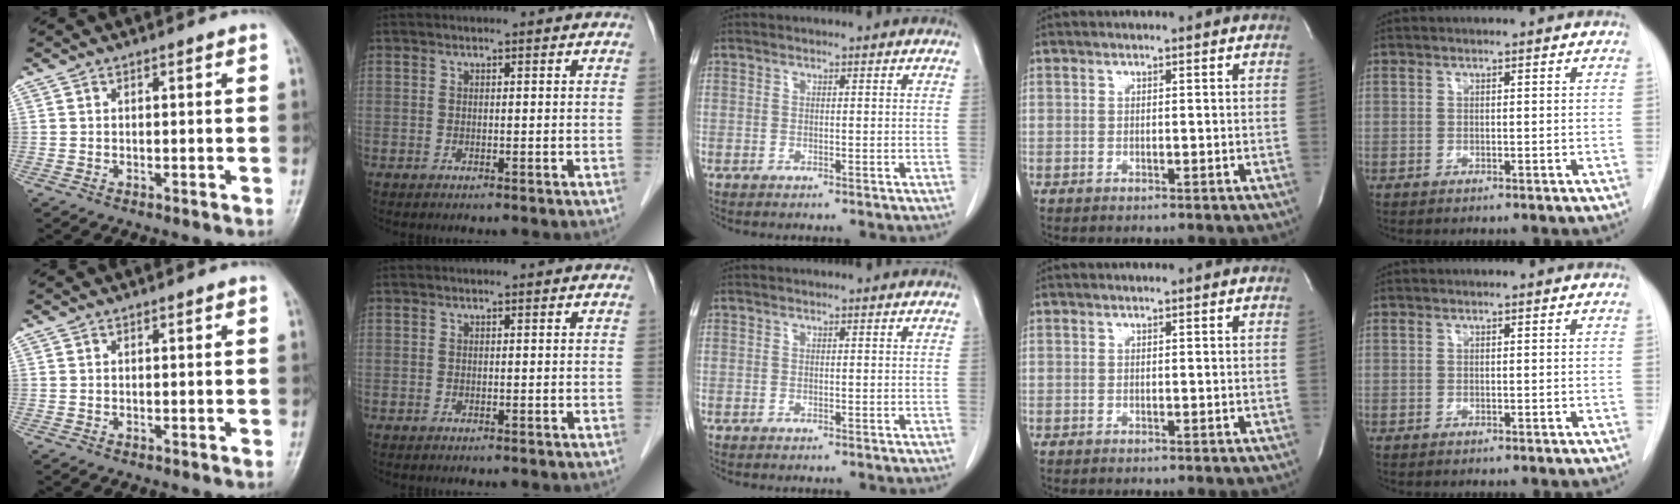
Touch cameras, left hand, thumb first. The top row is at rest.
{}